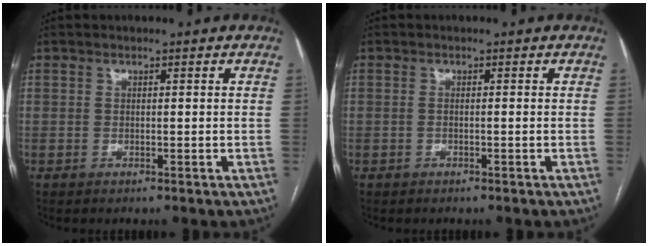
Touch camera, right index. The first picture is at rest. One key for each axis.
{"total": 0.6, "fx": -0.1, "fy": 0.0, "fz": 0.6, "tx": -0.013, "ty": 0.000, "tz": 0.000}